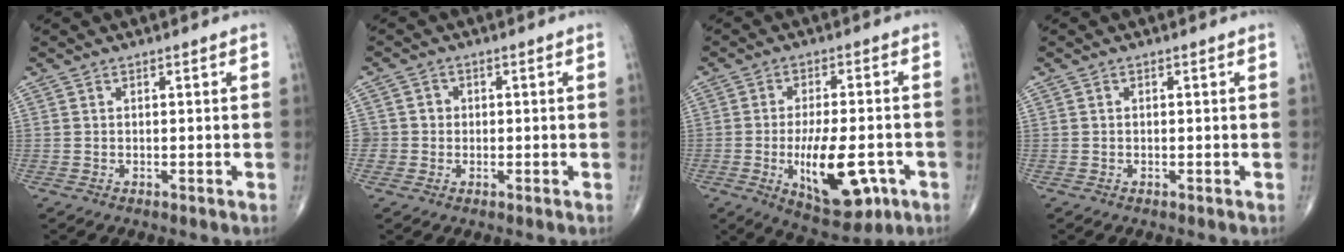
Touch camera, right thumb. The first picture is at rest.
{"total": 2.7, "force": [-0.2, 2.7, 0.1], "torque": [0.026, 0.011, -0.007]}
{"total": 14.3, "force": [-4.3, 6.1, 12.2], "torque": [-0.180, 0.005, -0.053]}
{"total": 0.0}